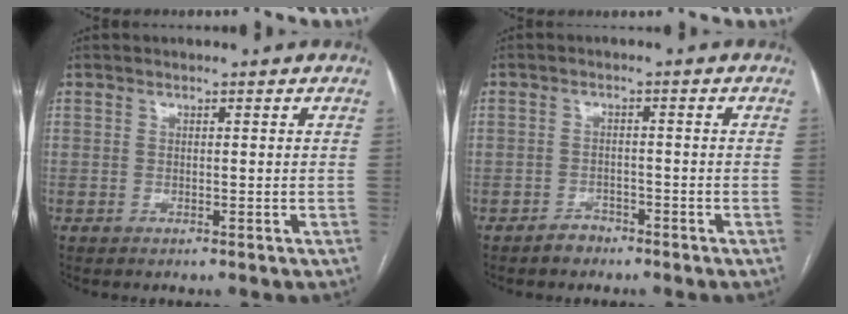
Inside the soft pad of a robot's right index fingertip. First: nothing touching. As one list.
[{"total": 2.3, "force": [-1.8, 1.3, 0.3], "torque": [-0.007, 0.005, -0.031]}]